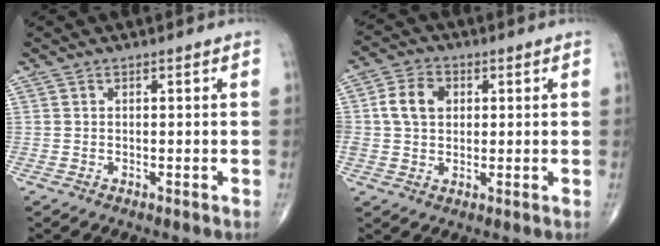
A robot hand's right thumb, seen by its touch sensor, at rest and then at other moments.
{"total": 7.5, "force": [1.3, 5.7, 4.7], "torque": [-0.077, 0.011, 0.018]}